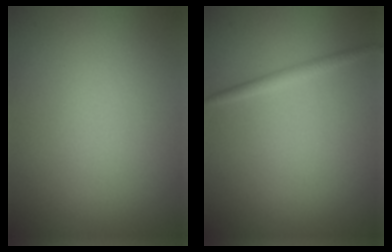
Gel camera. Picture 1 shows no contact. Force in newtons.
{"total": 1.2, "press": 1.2, "slide": 0.1}